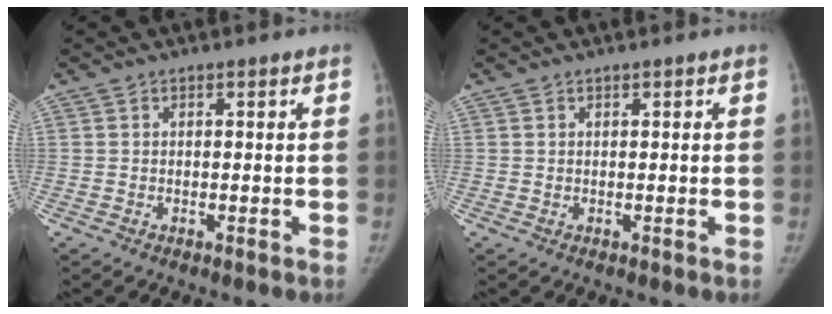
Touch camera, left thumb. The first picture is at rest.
{"total": 0.0}